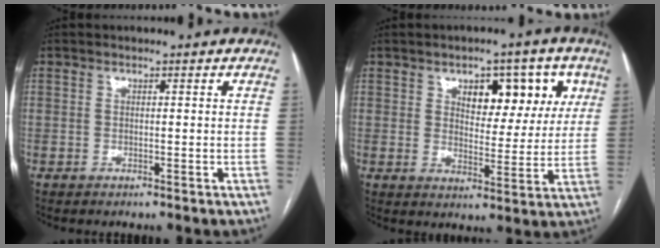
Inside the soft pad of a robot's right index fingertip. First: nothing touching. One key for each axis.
{"total": 9.7, "fx": 4.3, "fy": 5.0, "fz": 7.1, "tx": -0.084, "ty": 0.018, "tz": 0.063}